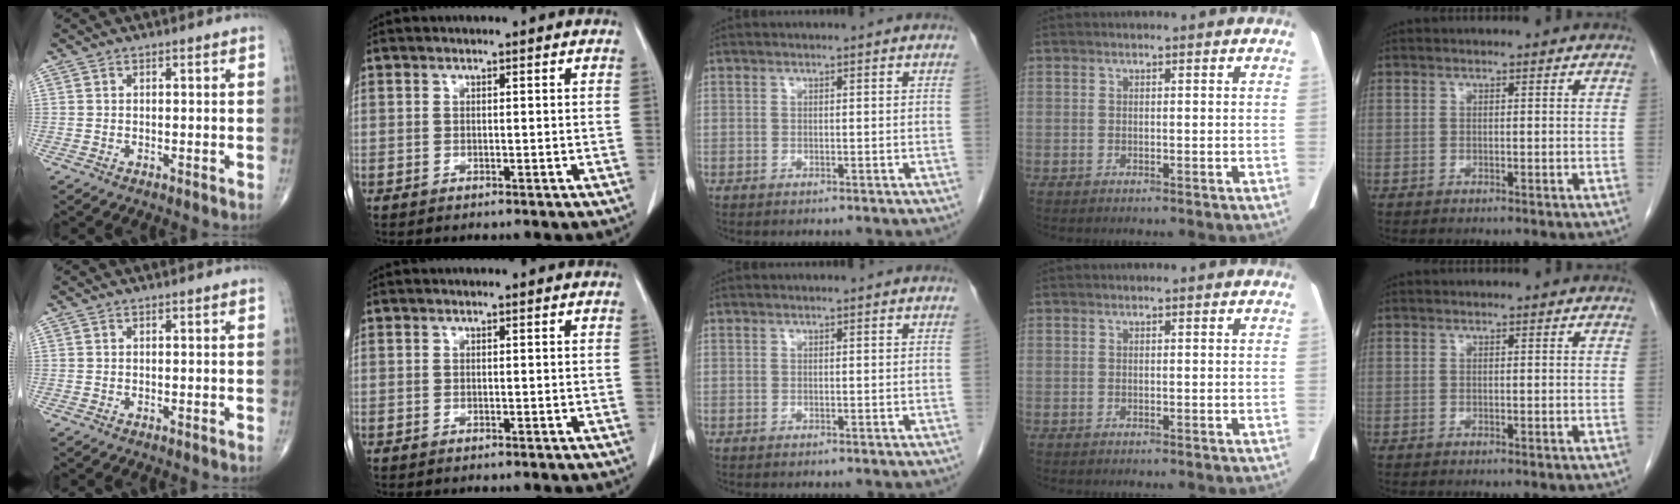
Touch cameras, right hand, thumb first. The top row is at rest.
{}